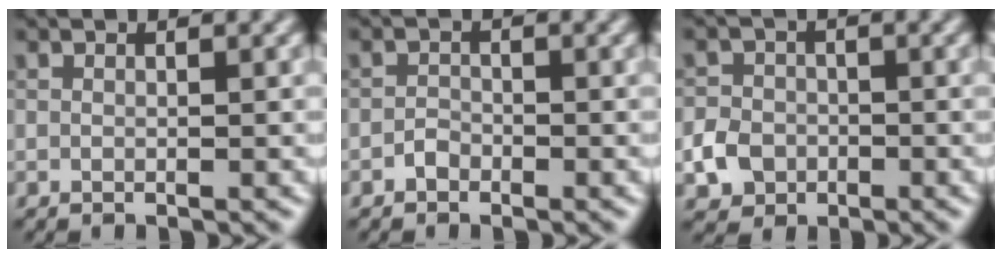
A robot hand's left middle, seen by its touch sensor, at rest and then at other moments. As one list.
[{"total": 0.9, "force": [-0.6, 0.6, 0.2], "torque": [-0.006, 0.004, -0.014]}, {"total": 2.8, "force": [-1.1, 2.4, 0.9], "torque": [-0.016, 0.004, -0.023]}]